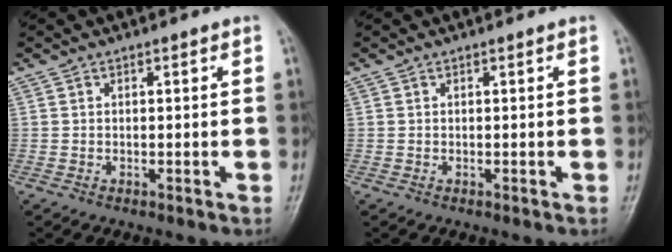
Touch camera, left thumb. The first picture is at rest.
{"total": 0.0}